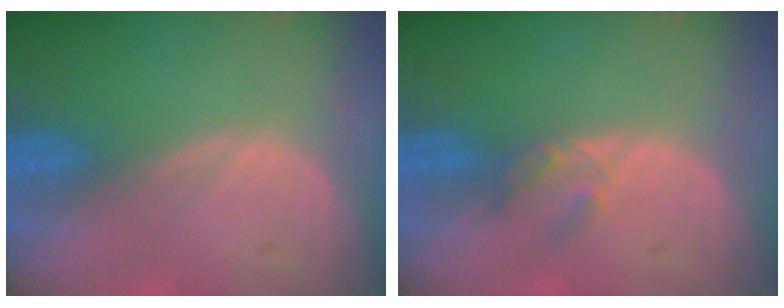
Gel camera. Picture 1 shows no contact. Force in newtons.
{"total": 2.3, "press": 2.0, "slide": 1.1}